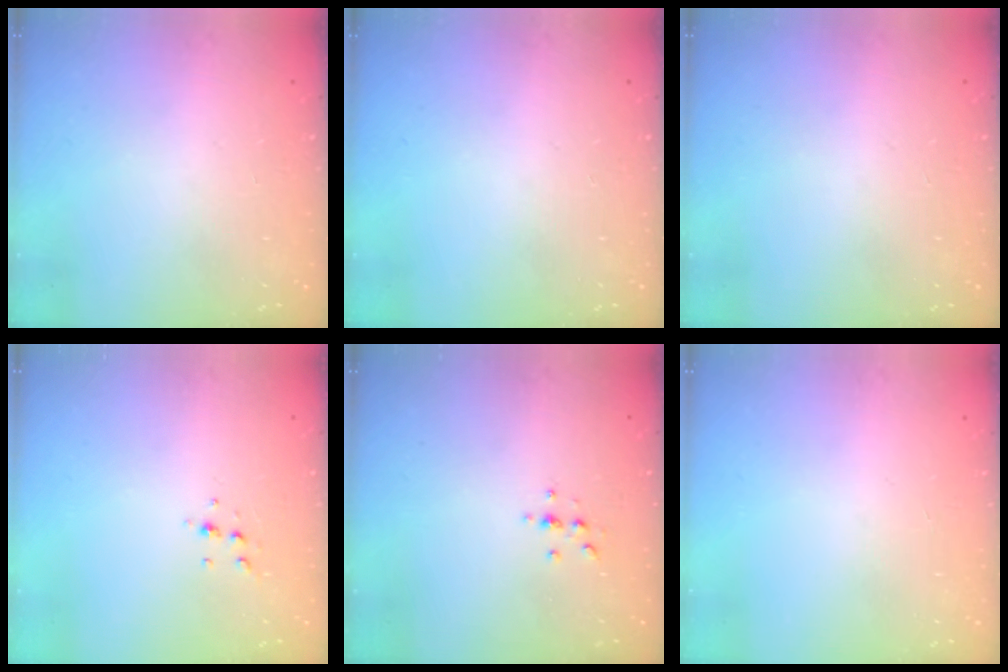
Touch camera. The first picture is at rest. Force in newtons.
{"total": 0.0}
{"total": 0.0}
{"total": 4.5, "press": 4.3, "slide": 1.3}
{"total": 2.3, "press": 2.2, "slide": 0.2}
{"total": 0.0}